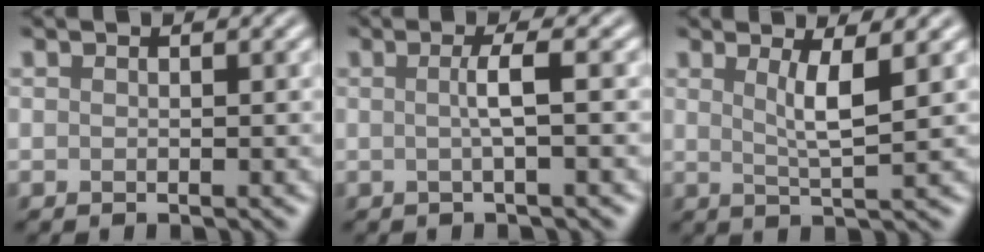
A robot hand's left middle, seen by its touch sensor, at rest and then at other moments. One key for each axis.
{"total": 2.2, "fx": 0.0, "fy": 0.4, "fz": 2.2, "tx": -0.039, "ty": 0.001, "tz": -0.004}
{"total": 3.2, "fx": 1.0, "fy": 0.6, "fz": 2.9, "tx": -0.049, "ty": -0.004, "tz": 0.020}